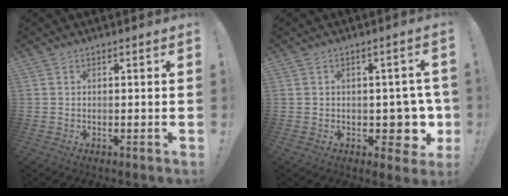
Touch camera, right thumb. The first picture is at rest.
{"total": 7.3, "force": [-0.9, 5.6, 4.6], "torque": [-0.043, 0.003, -0.005]}